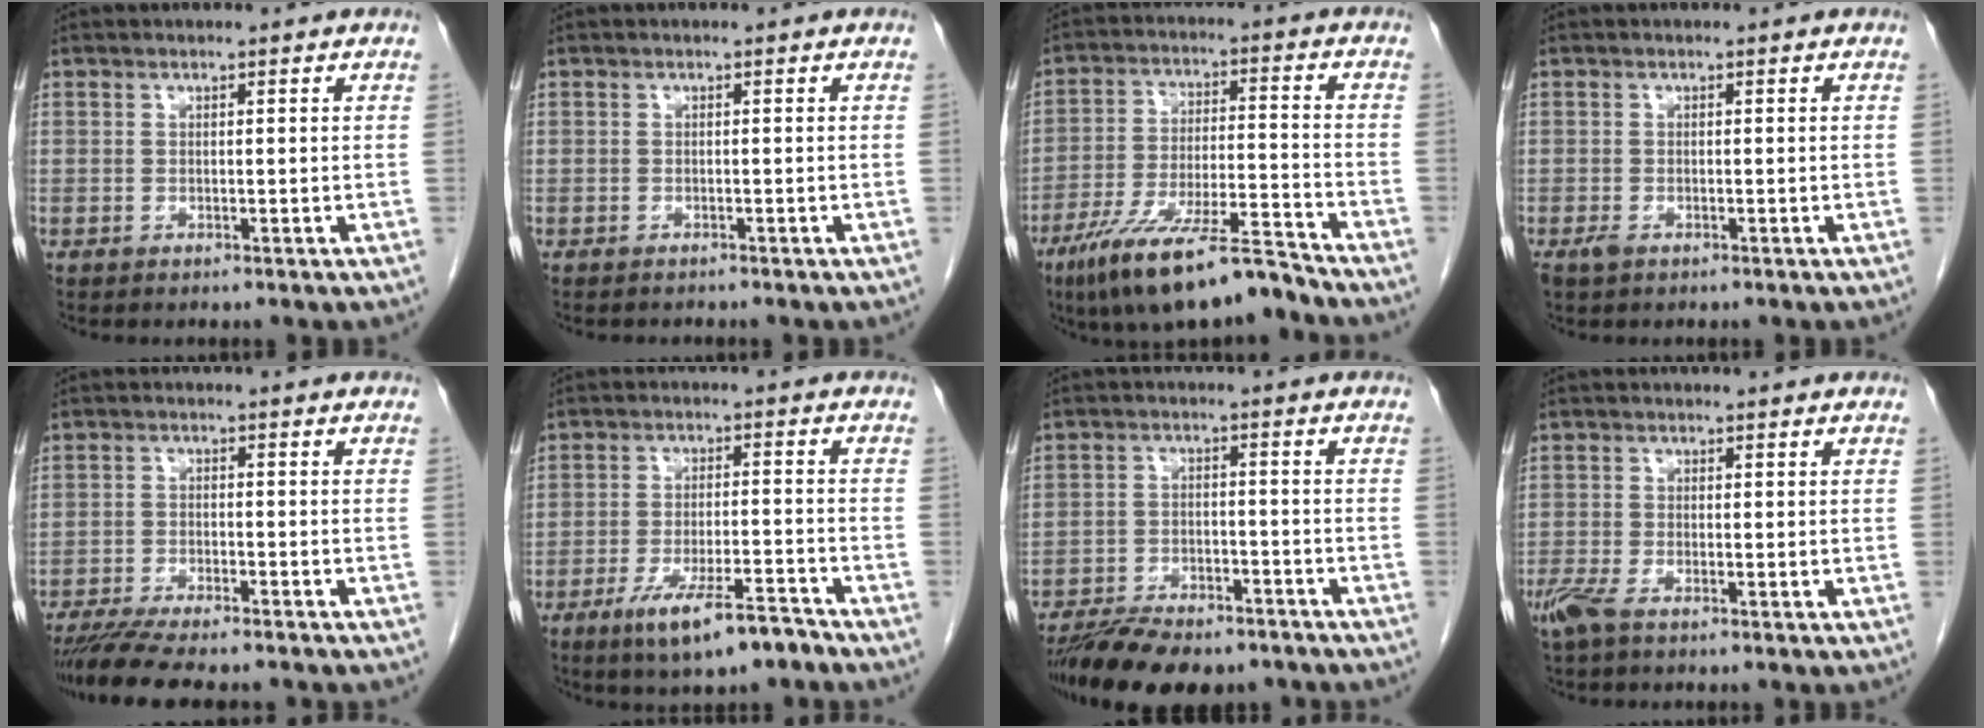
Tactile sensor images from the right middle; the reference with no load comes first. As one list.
[{"total": 0.7, "force": [-0.7, 0.0, -0.1], "torque": [-0.008, -0.004, -0.011]}, {"total": 14.1, "force": [-11.1, 1.1, 8.6], "torque": [-0.155, -0.014, -0.192]}, {"total": 1.2, "force": [-0.7, 0.6, 0.8], "torque": [-0.020, -0.001, -0.009]}, {"total": 11.1, "force": [-9.6, 1.4, 5.3], "torque": [-0.082, -0.018, -0.146]}, {"total": 8.8, "force": [-6.2, 1.3, 6.1], "torque": [-0.107, -0.013, -0.101]}, {"total": 14.1, "force": [-11.7, 4.5, 6.6], "torque": [-0.112, -0.003, -0.176]}, {"total": 2.9, "force": [-2.0, 0.6, 2.0], "torque": [-0.051, -0.008, -0.043]}]